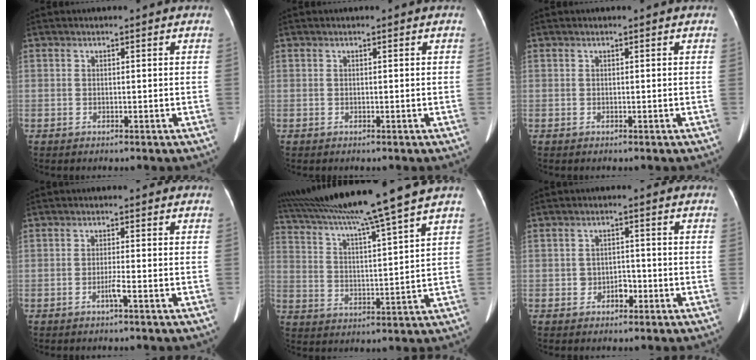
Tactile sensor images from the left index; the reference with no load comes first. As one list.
[{"total": 0.0}, {"total": 0.0}, {"total": 1.6, "force": [-0.9, -0.4, 1.2], "torque": [-0.026, -0.002, -0.018]}, {"total": 17.5, "force": [14.7, -2.6, 9.0], "torque": [-0.159, -0.006, 0.233]}, {"total": 2.4, "force": [-1.1, 1.7, 1.2], "torque": [-0.014, 0.007, -0.015]}]